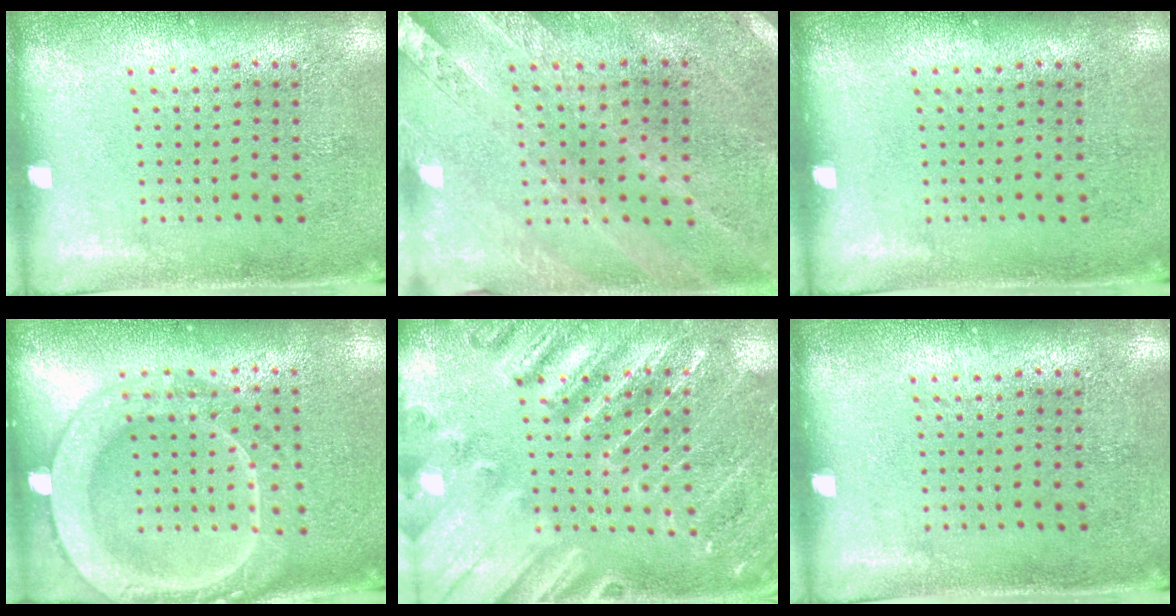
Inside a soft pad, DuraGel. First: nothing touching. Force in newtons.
{"total": 0.8, "press": 0.8, "slide": 0.2}
{"total": 0.0}
{"total": 2.1, "press": 2.1, "slide": 0.2}
{"total": 3.1, "press": 3.1, "slide": 0.6}
{"total": 0.0}